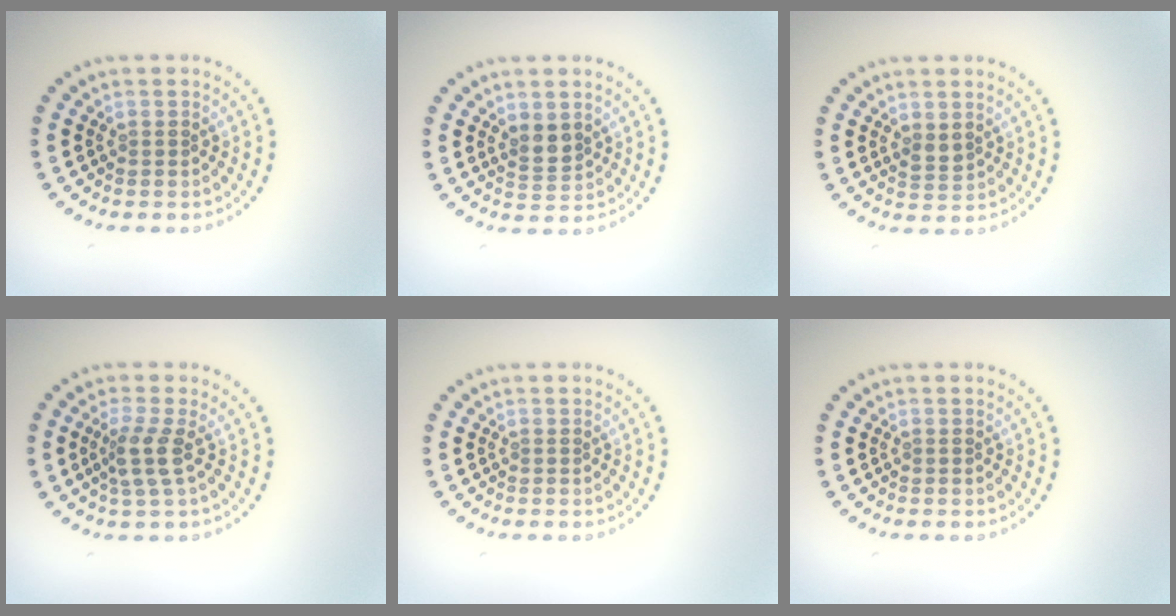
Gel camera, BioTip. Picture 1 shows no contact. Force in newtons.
{"total": 2.0, "press": 1.7, "slide": 1.0}
{"total": 1.2, "press": 1.2, "slide": 0.4}
{"total": 2.4, "press": 1.9, "slide": 1.5}
{"total": 0.0}
{"total": 0.0}